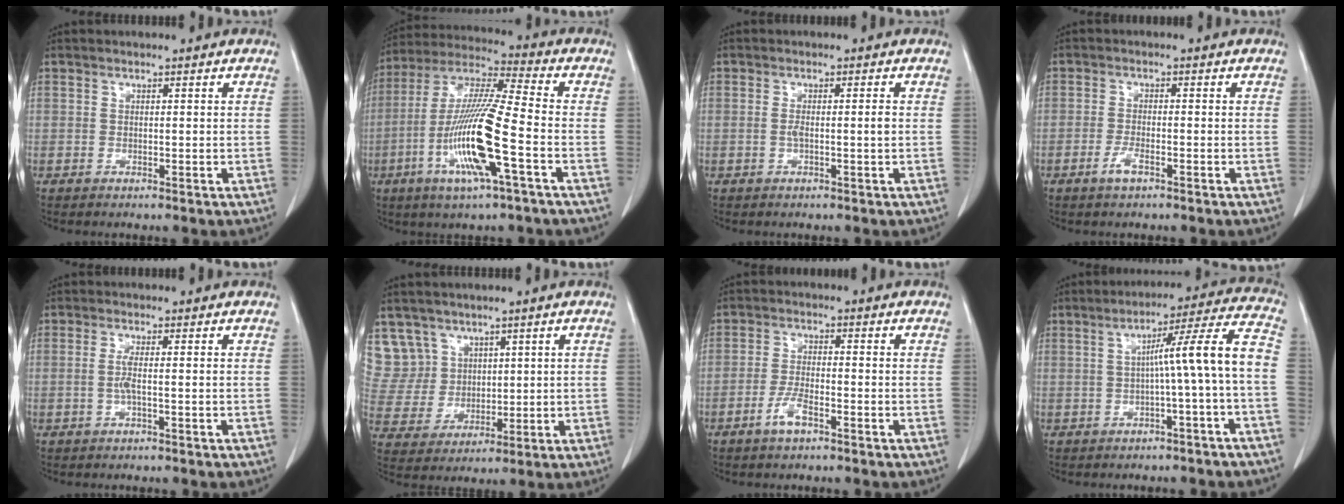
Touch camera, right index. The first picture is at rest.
{"total": 15.9, "force": [-5.0, 0.5, 15.1], "torque": [-0.309, -0.012, -0.099]}
{"total": 1.9, "force": [-0.2, 0.0, 1.9], "torque": [-0.034, 0.000, -0.004]}
{"total": 2.4, "force": [-1.4, 0.5, 1.9], "torque": [-0.038, 0.000, -0.030]}
{"total": 1.9, "force": [-0.4, -0.1, 1.8], "torque": [-0.040, 0.000, -0.008]}
{"total": 8.8, "force": [5.3, 7.0, 0.0], "torque": [-0.008, 0.021, 0.122]}
{"total": 3.7, "force": [-2.3, 0.7, 2.8], "torque": [-0.057, 0.001, -0.046]}
{"total": 9.5, "force": [-1.4, -1.3, 9.4], "torque": [-0.128, 0.026, -0.021]}